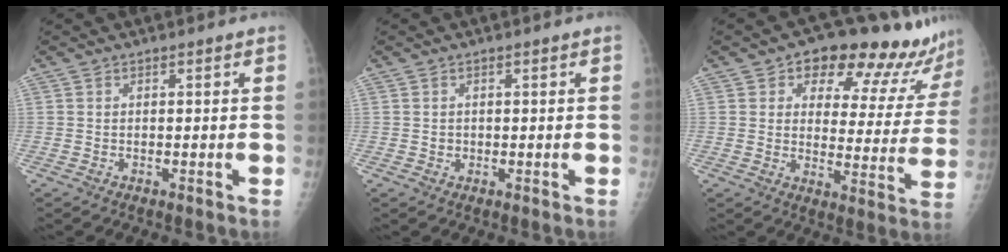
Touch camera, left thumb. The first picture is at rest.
{"total": 0.9, "force": [0.0, 0.9, 0.2], "torque": [-0.001, 0.002, 0.001]}
{"total": 18.2, "force": [14.8, 6.8, 8.1], "torque": [-0.042, -0.085, 0.177]}